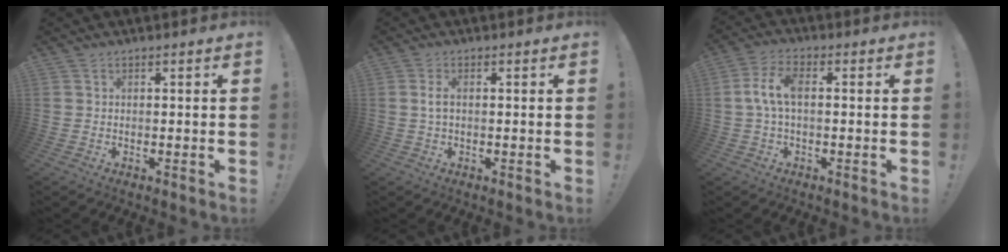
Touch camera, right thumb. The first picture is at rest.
{"total": 2.4, "force": [0.2, 0.9, 2.2], "torque": [-0.042, 0.003, 0.004]}
{"total": 7.8, "force": [0.3, 3.7, 6.9], "torque": [-0.141, 0.005, 0.007]}